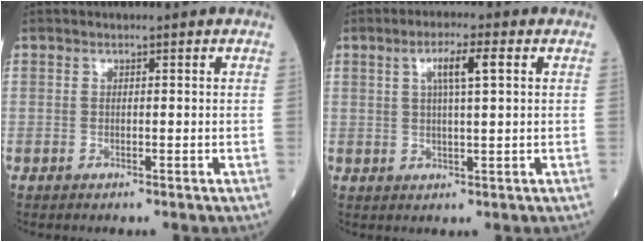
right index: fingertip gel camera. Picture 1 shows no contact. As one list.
[{"total": 4.9, "force": [1.6, 0.4, 4.7], "torque": [-0.086, 0.007, 0.029]}]